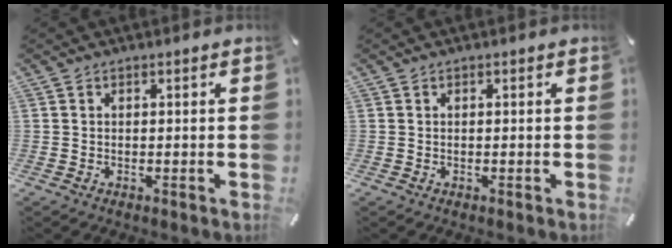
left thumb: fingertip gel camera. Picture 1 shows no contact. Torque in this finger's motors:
{"motor_torque": [0.08, -0.08, 0.02, 0.02, 0.00]}